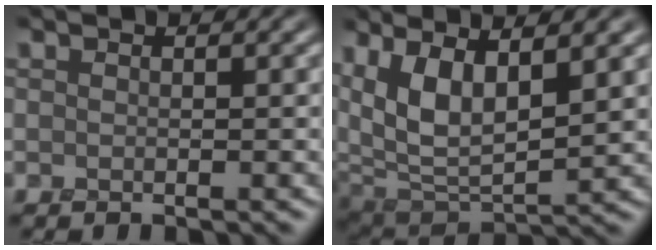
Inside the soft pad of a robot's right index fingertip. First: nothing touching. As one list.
[{"total": 8.0, "force": [2.5, 3.2, 6.9], "torque": [-0.147, -0.001, 0.046]}]